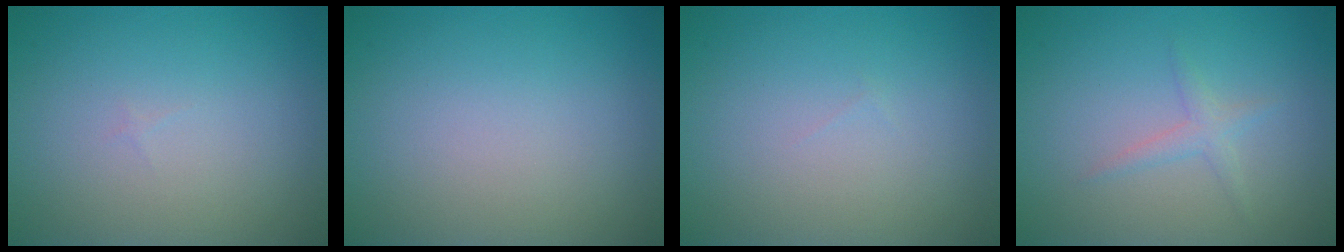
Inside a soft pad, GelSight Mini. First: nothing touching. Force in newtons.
{"total": 0.0}
{"total": 0.0}
{"total": 1.3, "press": 1.3, "slide": 0.0}